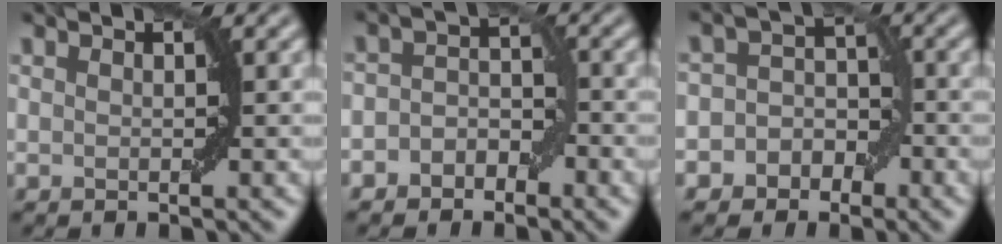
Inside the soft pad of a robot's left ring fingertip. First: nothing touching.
{"total": 2.5, "force": [-1.5, 1.7, 0.9], "torque": [-0.008, 0.012, -0.030]}
{"total": 4.5, "force": [-2.0, 3.9, 1.0], "torque": [0.019, 0.022, -0.053]}